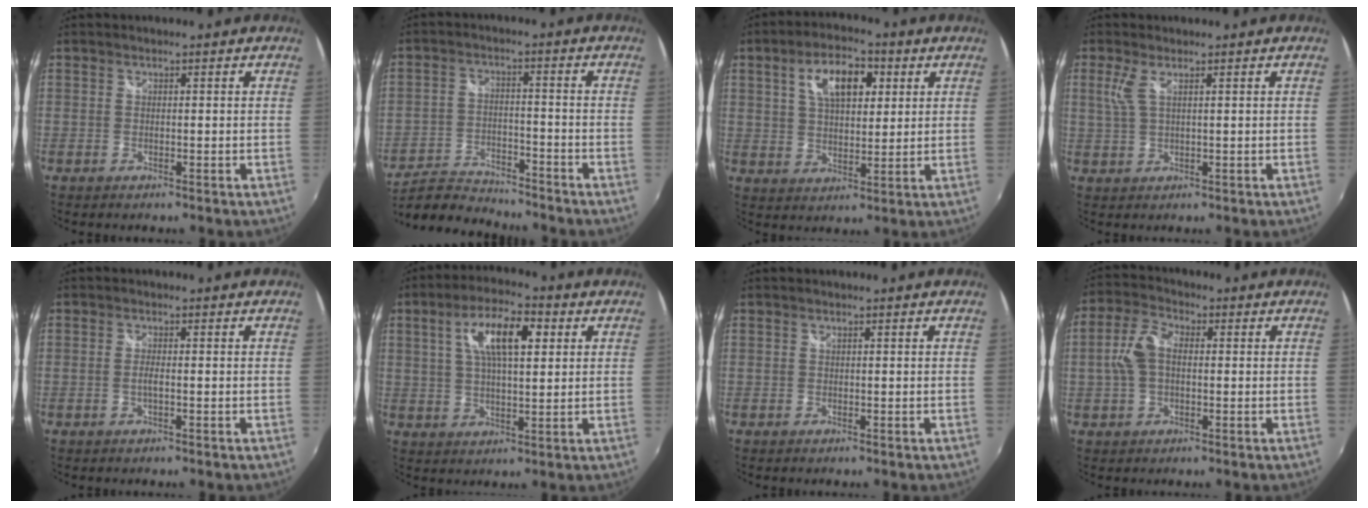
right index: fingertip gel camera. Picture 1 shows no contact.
{"total": 10.9, "force": [-10.2, 2.6, 2.9], "torque": [-0.087, -0.006, -0.178]}
{"total": 10.5, "force": [4.0, 5.4, 8.1], "torque": [-0.138, 0.026, 0.068]}
{"total": 3.0, "force": [1.4, 0.6, 2.6], "torque": [-0.058, 0.002, 0.032]}
{"total": 1.2, "force": [-0.3, 0.0, 1.2], "torque": [-0.024, -0.002, -0.007]}
{"total": 10.8, "force": [3.6, 4.0, 9.4], "torque": [-0.169, 0.020, 0.060]}
{"total": 0.0}
{"total": 6.8, "force": [0.1, 4.2, 5.4], "torque": [-0.117, 0.017, 0.001]}